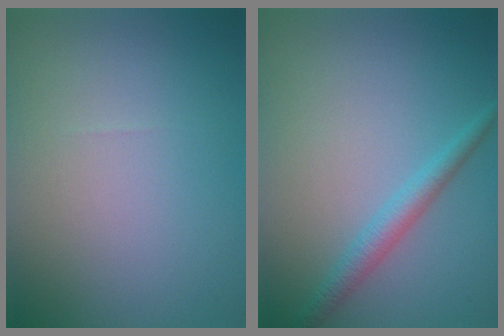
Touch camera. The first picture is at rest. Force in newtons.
{"total": 2.2, "press": 2.2, "slide": 0.1}